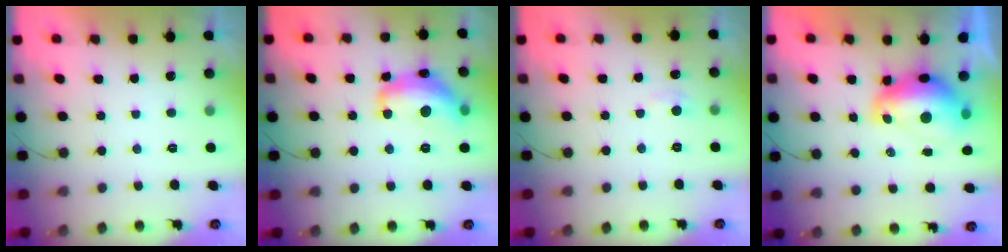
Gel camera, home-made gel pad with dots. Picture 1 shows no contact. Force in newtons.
{"total": 16.3, "press": 16.3, "slide": 1.0}
{"total": 2.8, "press": 2.7, "slide": 0.4}
{"total": 11.5, "press": 11.4, "slide": 1.2}